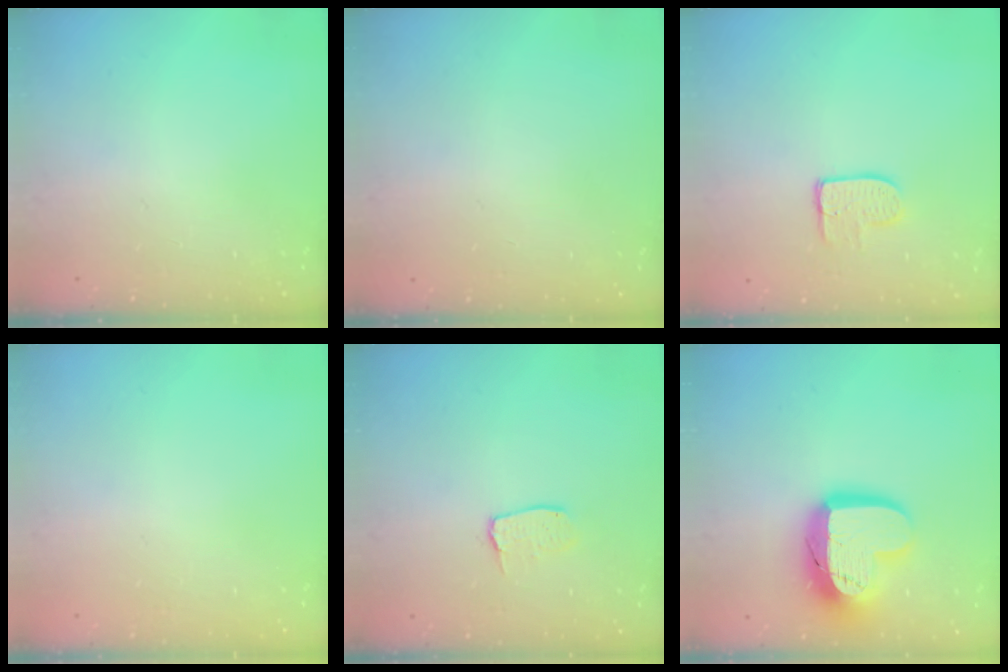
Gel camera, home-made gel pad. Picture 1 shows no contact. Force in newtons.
{"total": 0.0}
{"total": 7.4, "press": 7.4, "slide": 0.2}
{"total": 0.0}
{"total": 5.6, "press": 5.6, "slide": 0.4}
{"total": 17.0, "press": 17.0, "slide": 1.3}